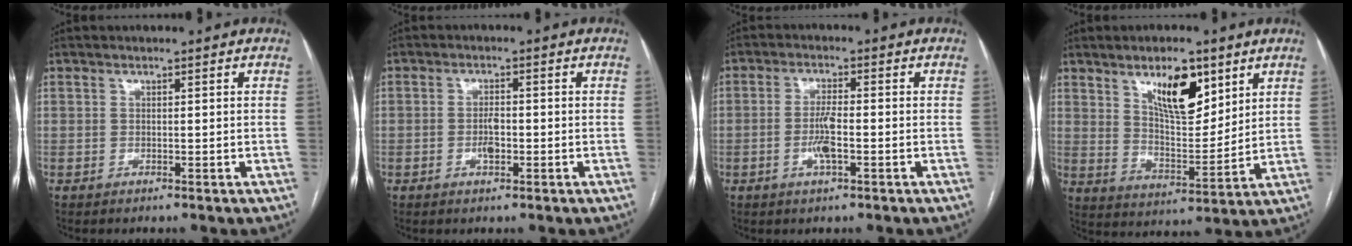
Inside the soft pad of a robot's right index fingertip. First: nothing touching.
{"total": 2.6, "force": [-0.7, 1.0, 2.3], "torque": [-0.042, 0.002, -0.011]}
{"total": 4.3, "force": [-1.2, 0.7, 4.0], "torque": [-0.083, -0.002, -0.021]}
{"total": 10.7, "force": [6.0, 3.7, 8.1], "torque": [-0.139, -0.002, 0.112]}